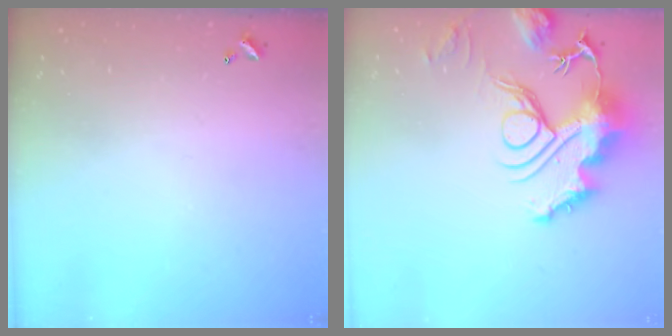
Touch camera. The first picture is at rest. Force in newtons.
{"total": 15.8, "press": 15.7, "slide": 1.8}